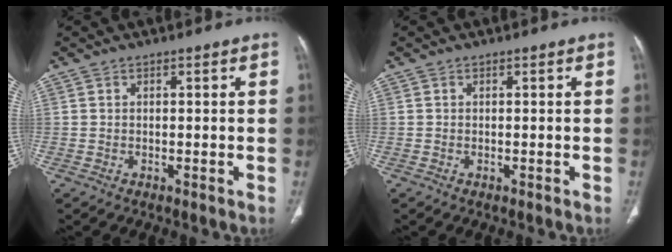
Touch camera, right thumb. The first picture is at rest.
{"total": 0.0}